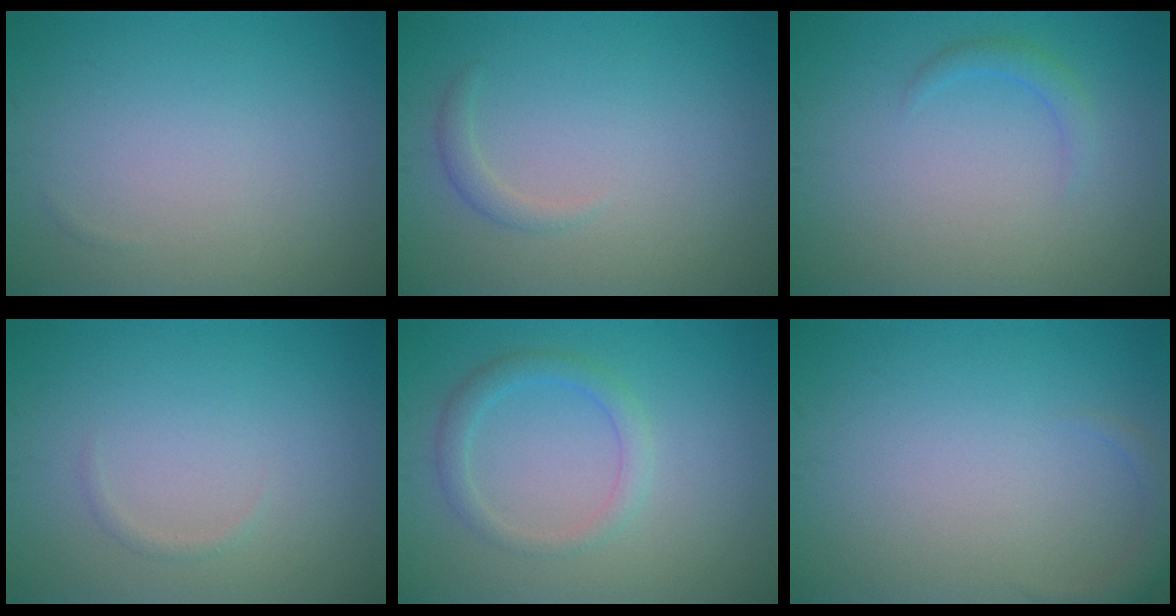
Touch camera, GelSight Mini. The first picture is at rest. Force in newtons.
{"total": 1.1, "press": 1.1, "slide": 0.0}
{"total": 1.3, "press": 1.3, "slide": 0.1}
{"total": 0.6, "press": 0.6, "slide": 0.0}
{"total": 2.3, "press": 2.3, "slide": 0.2}
{"total": 1.4, "press": 1.4, "slide": 0.1}